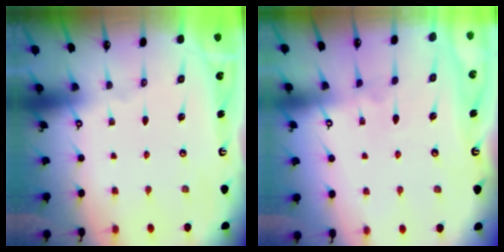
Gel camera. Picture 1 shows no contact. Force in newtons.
{"total": 3.9, "press": 3.9, "slide": 0.3}